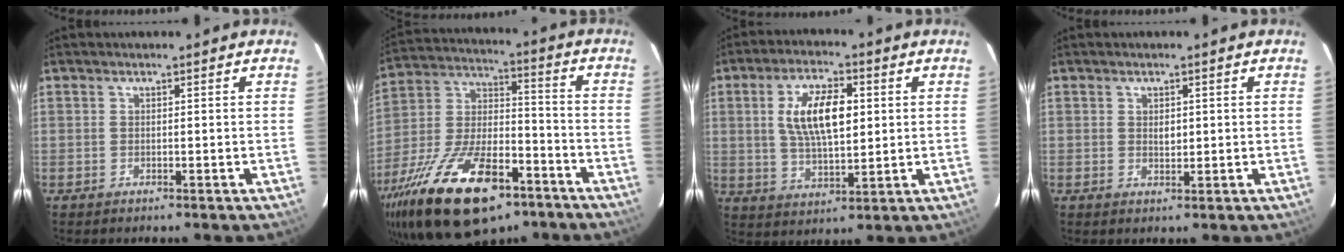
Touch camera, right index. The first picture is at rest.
{"total": 26.8, "force": [-15.7, 11.8, 18.2], "torque": [-0.358, -0.018, -0.255]}
{"total": 11.5, "force": [2.2, 4.9, 10.1], "torque": [-0.189, 0.008, 0.045]}
{"total": 1.8, "force": [0.3, 1.2, 1.3], "torque": [-0.018, 0.002, 0.007]}